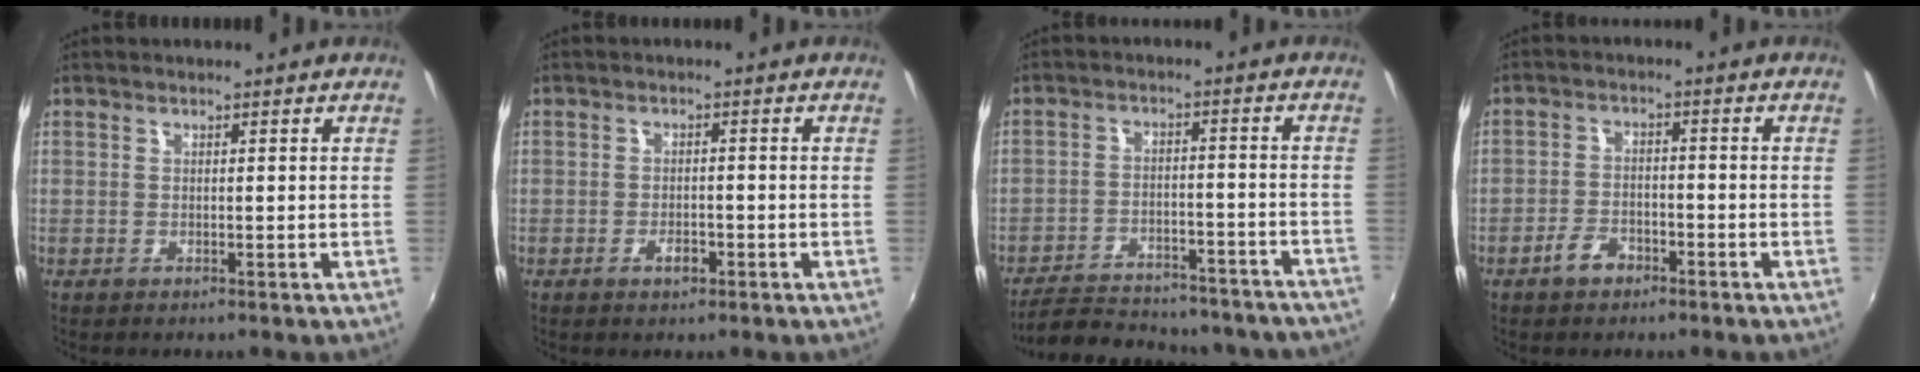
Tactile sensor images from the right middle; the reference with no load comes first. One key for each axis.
{"total": 2.2, "fx": -1.2, "fy": 1.2, "fz": 1.4, "tx": -0.026, "ty": 0.000, "tz": -0.022}
{"total": 25.0, "fx": -22.0, "fy": 7.9, "fz": 8.9, "tx": -0.180, "ty": 0.015, "tz": -0.273}
{"total": 4.2, "fx": -2.9, "fy": 2.3, "fz": 2.1, "tx": -0.050, "ty": 0.004, "tz": -0.047}